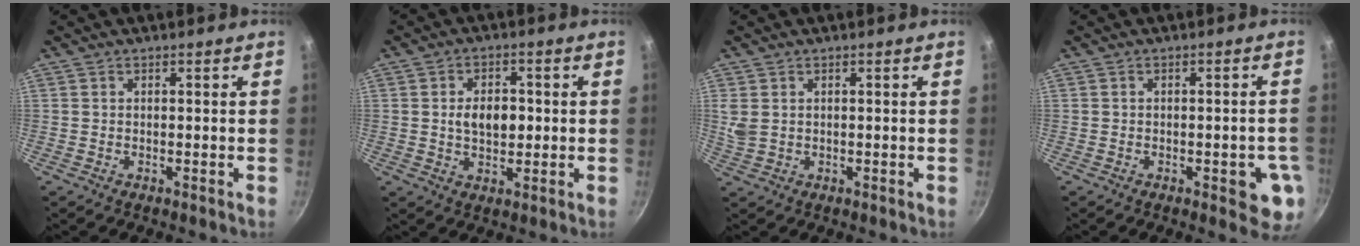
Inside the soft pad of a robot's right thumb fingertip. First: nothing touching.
{"total": 6.8, "force": [0.3, 4.4, 5.2], "torque": [-0.065, 0.005, 0.001]}
{"total": 2.3, "force": [0.6, 1.7, 1.5], "torque": [-0.028, 0.000, 0.017]}
{"total": 6.8, "force": [-2.0, 2.8, 5.9], "torque": [-0.051, 0.002, -0.023]}